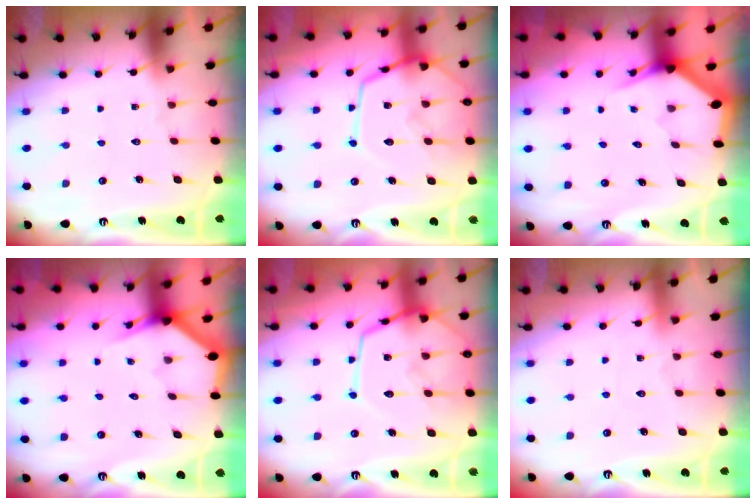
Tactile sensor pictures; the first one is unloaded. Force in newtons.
{"total": 15.1, "press": 15.0, "slide": 1.6}
{"total": 3.0, "press": 3.0, "slide": 0.0}
{"total": 2.9, "press": 2.9, "slide": 0.1}
{"total": 15.1, "press": 15.0, "slide": 1.6}
{"total": 3.1, "press": 3.1, "slide": 0.4}